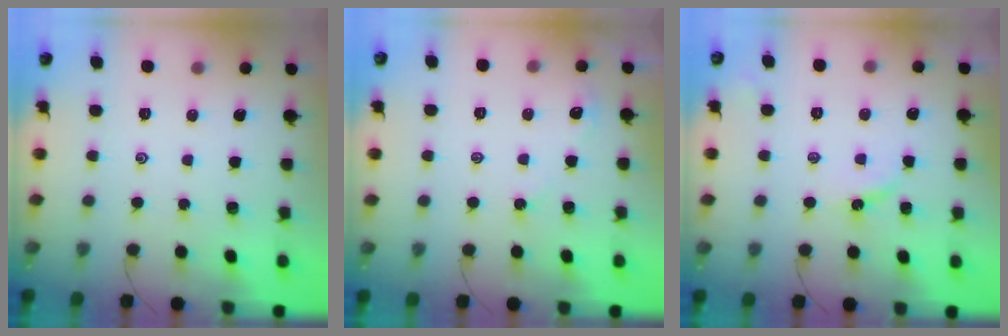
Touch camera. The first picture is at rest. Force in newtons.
{"total": 2.5, "press": 2.5, "slide": 0.6}
{"total": 4.2, "press": 4.2, "slide": 0.4}